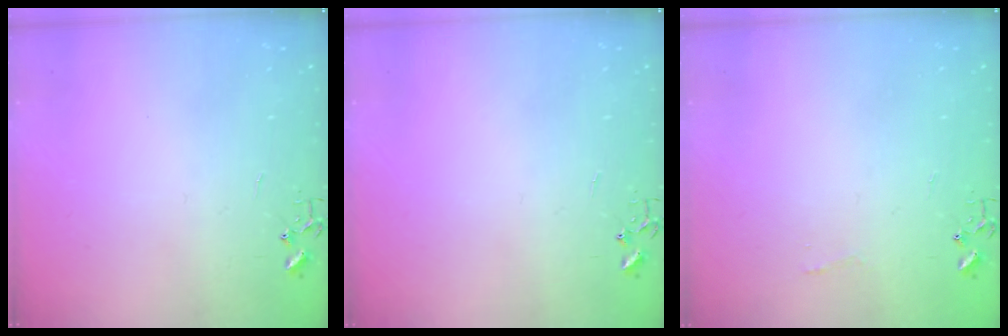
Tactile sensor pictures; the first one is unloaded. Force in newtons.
{"total": 0.0}
{"total": 3.7, "press": 3.7, "slide": 0.4}